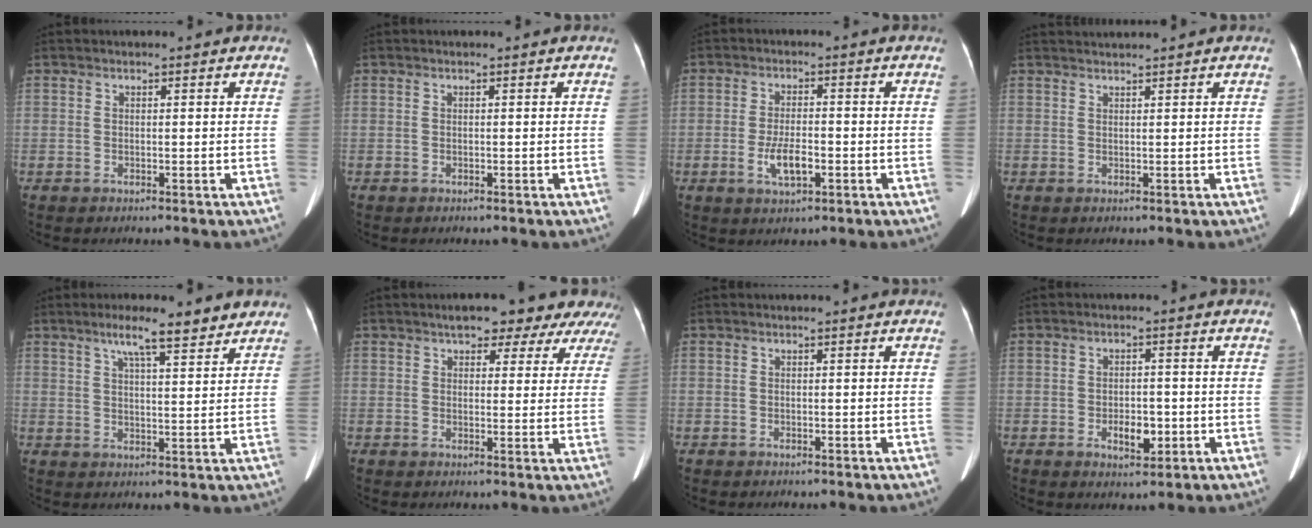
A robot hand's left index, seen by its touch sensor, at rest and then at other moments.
{"total": 0.0}
{"total": 4.9, "force": [-1.7, 1.6, 4.3], "torque": [-0.089, -0.003, -0.026]}
{"total": 2.0, "force": [1.9, -0.6, 0.2], "torque": [-0.002, 0.017, 0.041]}
{"total": 7.8, "force": [5.8, 1.2, 5.1], "torque": [-0.079, 0.016, 0.090]}
{"total": 10.0, "force": [8.2, 3.8, 4.2], "torque": [-0.024, 0.017, 0.082]}
{"total": 0.0}
{"total": 4.0, "force": [-1.3, 2.3, 3.1], "torque": [-0.052, 0.001, -0.011]}